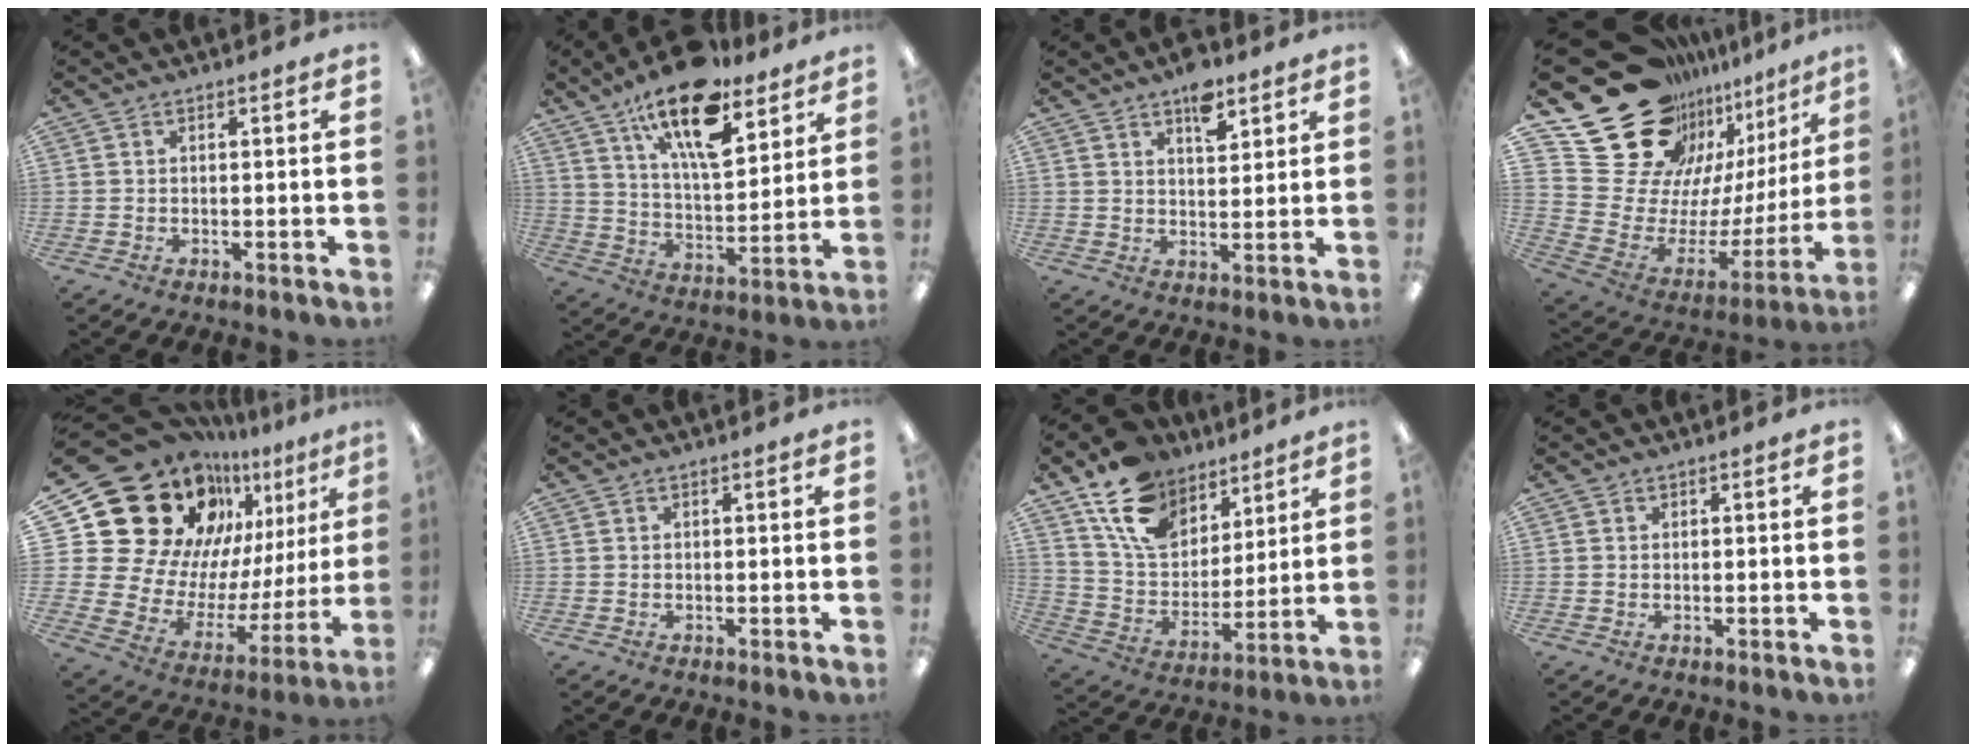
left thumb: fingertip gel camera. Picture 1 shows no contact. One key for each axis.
{"total": 19.3, "fx": 13.0, "fy": 7.4, "fz": 12.2, "tx": -0.198, "ty": -0.071, "tz": 0.218}
{"total": 7.2, "fx": 5.0, "fy": 3.4, "fz": 3.9, "tx": -0.043, "ty": -0.027, "tz": 0.081}
{"total": 27.4, "fx": 18.3, "fy": 16.8, "fz": 11.4, "tx": -0.167, "ty": -0.138, "tz": 0.377}
{"total": 25.6, "fx": 16.1, "fy": 17.2, "fz": 10.1, "tx": -0.171, "ty": -0.142, "tz": 0.337}
{"total": 0.0}
{"total": 16.2, "fx": 10.8, "fy": 10.2, "fz": 6.4, "tx": -0.124, "ty": -0.054, "tz": 0.206}
{"total": 0.0}